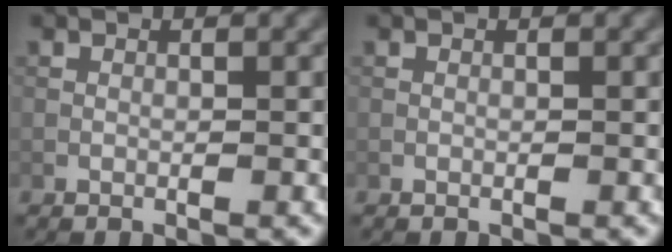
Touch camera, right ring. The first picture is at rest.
{"total": 0.0}